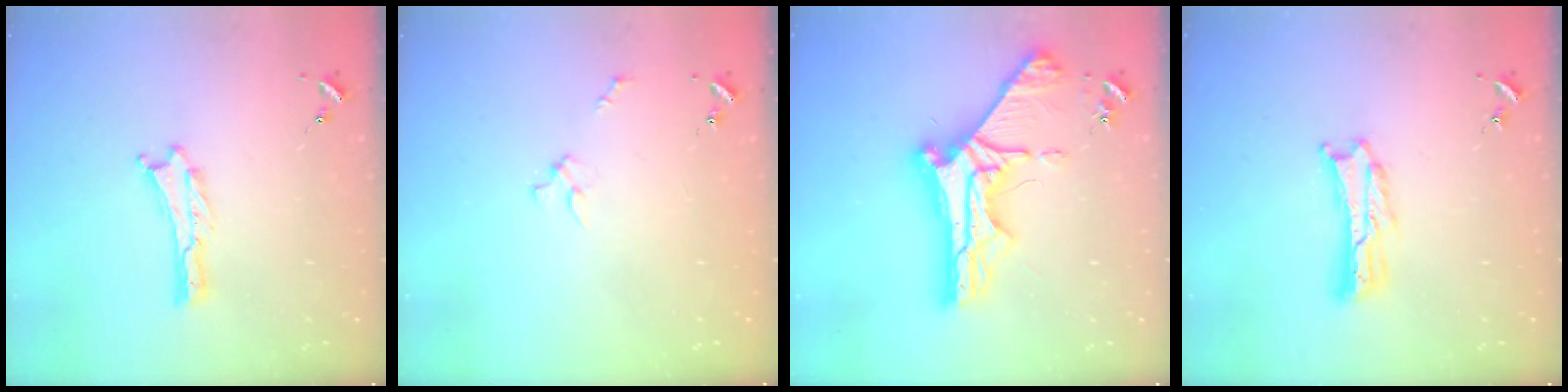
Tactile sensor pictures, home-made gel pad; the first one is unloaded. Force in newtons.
{"total": 2.3, "press": 2.2, "slide": 0.3}
{"total": 11.8, "press": 11.7, "slide": 1.2}
{"total": 2.4, "press": 2.4, "slide": 0.3}